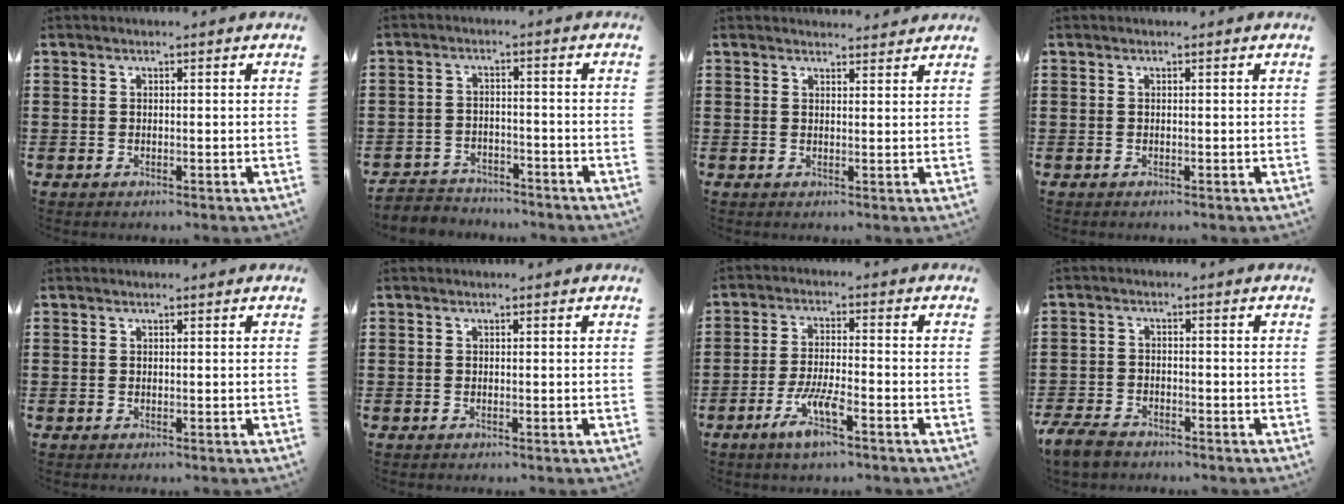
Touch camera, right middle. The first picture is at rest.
{"total": 3.4, "force": [-3.2, 0.9, -0.3], "torque": [-0.004, 0.001, -0.071]}
{"total": 1.8, "force": [1.7, 0.3, 0.1], "torque": [0.001, -0.001, 0.033]}
{"total": 0.0}
{"total": 0.0}
{"total": 0.0}
{"total": 6.4, "force": [-3.6, 1.1, 5.1], "torque": [-0.108, -0.010, -0.068]}
{"total": 3.9, "force": [-3.4, 1.6, 1.3], "torque": [-0.043, -0.001, -0.073]}